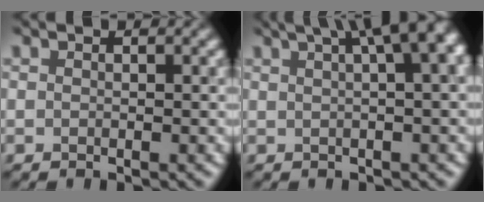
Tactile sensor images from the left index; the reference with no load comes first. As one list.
[{"total": 11.8, "force": [5.1, 5.0, 9.4], "torque": [-0.086, 0.069, 0.048]}]